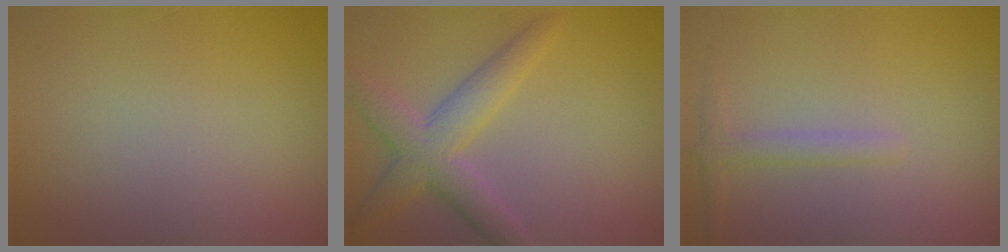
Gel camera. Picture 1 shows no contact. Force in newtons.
{"total": 4.6, "press": 4.6, "slide": 0.3}
{"total": 1.5, "press": 1.5, "slide": 0.0}